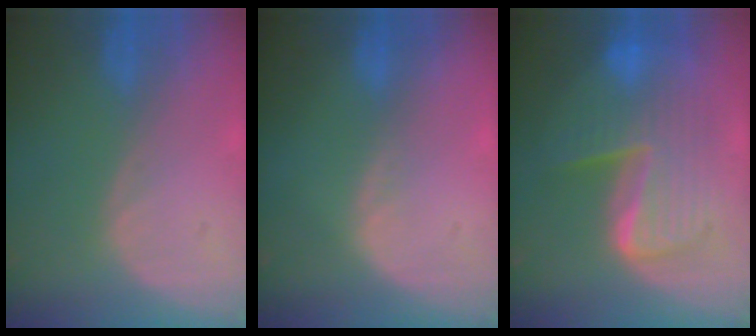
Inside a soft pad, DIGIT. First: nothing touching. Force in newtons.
{"total": 1.1, "press": 0.7, "slide": 0.9}
{"total": 10.4, "press": 10.4, "slide": 0.9}